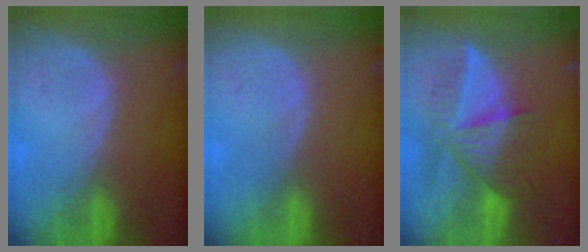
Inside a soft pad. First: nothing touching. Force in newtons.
{"total": 0.0}
{"total": 8.4, "press": 7.9, "slide": 3.0}